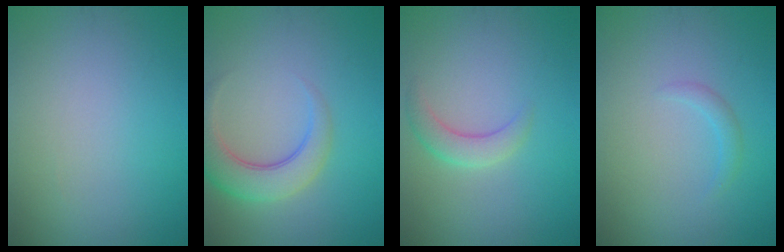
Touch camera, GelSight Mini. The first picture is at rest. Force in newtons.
{"total": 4.9, "press": 4.9, "slide": 0.2}
{"total": 2.4, "press": 2.4, "slide": 0.2}
{"total": 1.0, "press": 1.0, "slide": 0.1}